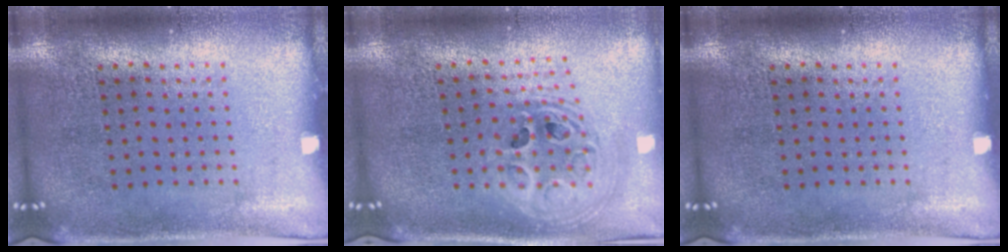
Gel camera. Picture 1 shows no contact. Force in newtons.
{"total": 2.4, "press": 1.8, "slide": 1.5}
{"total": 0.0}